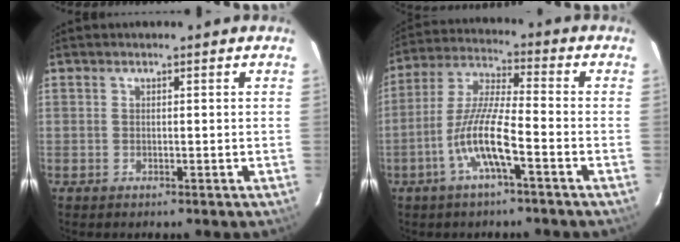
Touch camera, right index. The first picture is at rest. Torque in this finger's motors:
{"motor_torque": [1.13, -1.01, 0.89, 0.19]}